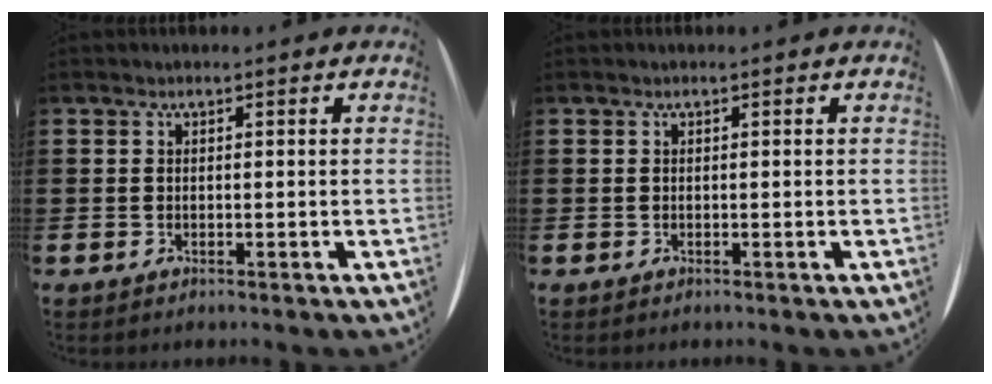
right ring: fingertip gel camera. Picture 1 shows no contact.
{"total": 0.0}